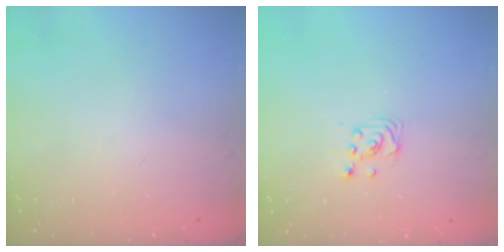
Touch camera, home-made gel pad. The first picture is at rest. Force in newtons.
{"total": 2.6, "press": 2.6, "slide": 0.2}